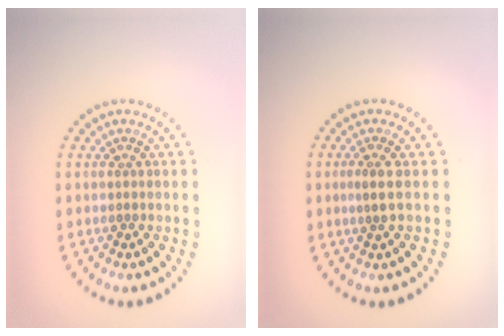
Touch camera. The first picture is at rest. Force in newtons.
{"total": 1.6, "press": 1.3, "slide": 1.0}